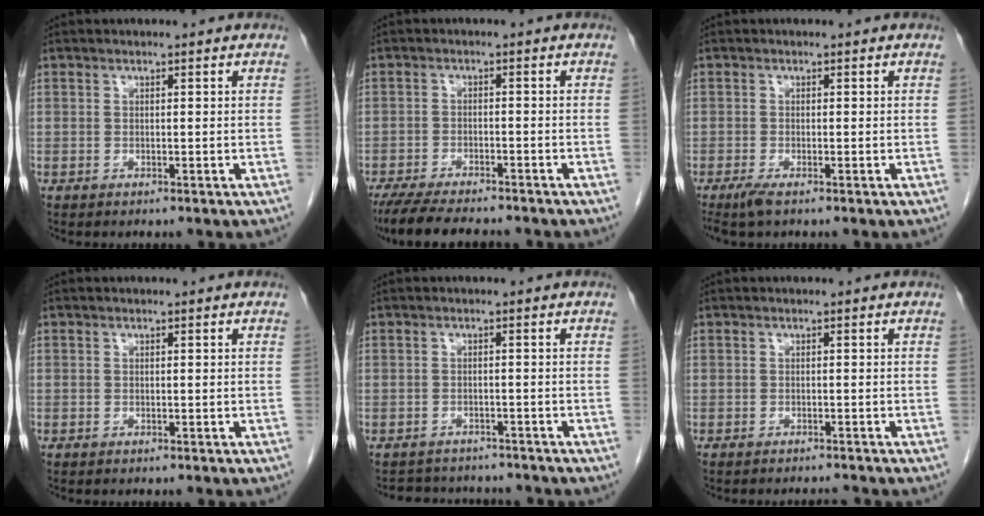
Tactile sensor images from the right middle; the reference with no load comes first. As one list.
[{"total": 10.9, "force": [-9.4, 2.0, 5.1], "torque": [-0.082, -0.016, -0.145]}, {"total": 2.0, "force": [-1.4, 0.2, 1.5], "torque": [-0.034, -0.008, -0.025]}, {"total": 0.0}, {"total": 6.3, "force": [-6.0, 1.9, 0.6], "torque": [-0.009, 0.008, -0.077]}, {"total": 2.4, "force": [-2.4, -0.1, 0.3], "torque": [-0.002, -0.007, -0.031]}]